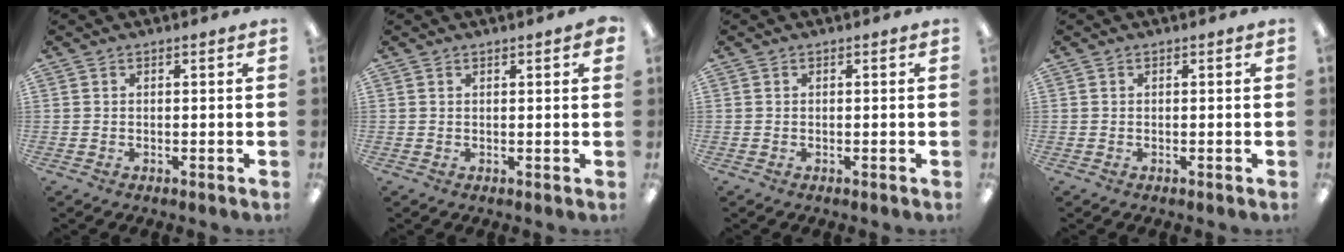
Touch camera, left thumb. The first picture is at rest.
{"total": 1.3, "force": [0.9, 0.0, 0.9], "torque": [-0.010, -0.002, 0.014]}
{"total": 0.0}
{"total": 0.0}